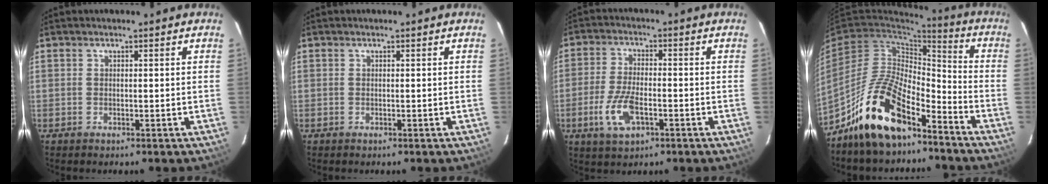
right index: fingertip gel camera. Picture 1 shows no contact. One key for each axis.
{"total": 0.0}
{"total": 8.5, "fx": -3.1, "fy": 3.8, "fz": 7.0, "tx": -0.154, "ty": -0.006, "tz": -0.057}
{"total": 16.2, "fx": -11.6, "fy": 6.3, "fz": 9.4, "tx": -0.184, "ty": 0.015, "tz": -0.206}